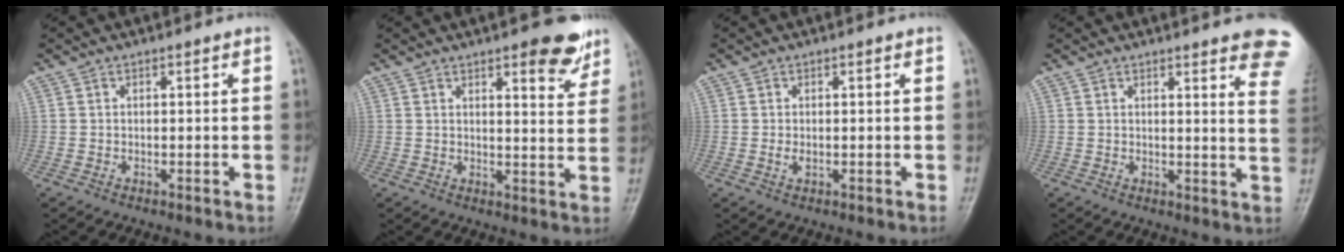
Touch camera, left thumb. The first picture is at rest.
{"total": 8.2, "force": [5.3, 2.6, 5.6], "torque": [-0.048, -0.029, 0.065]}
{"total": 1.4, "force": [0.1, 0.8, 1.2], "torque": [-0.019, -0.003, 0.001]}
{"total": 12.2, "force": [9.4, 2.1, 7.4], "torque": [-0.056, -0.046, 0.087]}